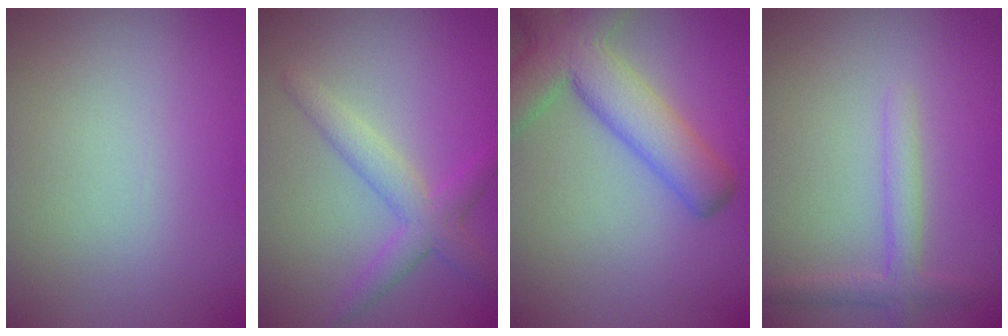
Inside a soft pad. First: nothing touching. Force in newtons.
{"total": 3.4, "press": 3.4, "slide": 0.1}
{"total": 7.6, "press": 7.6, "slide": 0.5}
{"total": 2.3, "press": 2.3, "slide": 0.1}